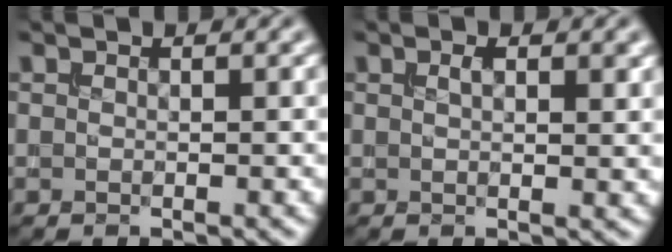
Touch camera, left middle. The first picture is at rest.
{"total": 2.0, "force": [0.7, 0.7, 1.7], "torque": [-0.026, -0.001, 0.014]}